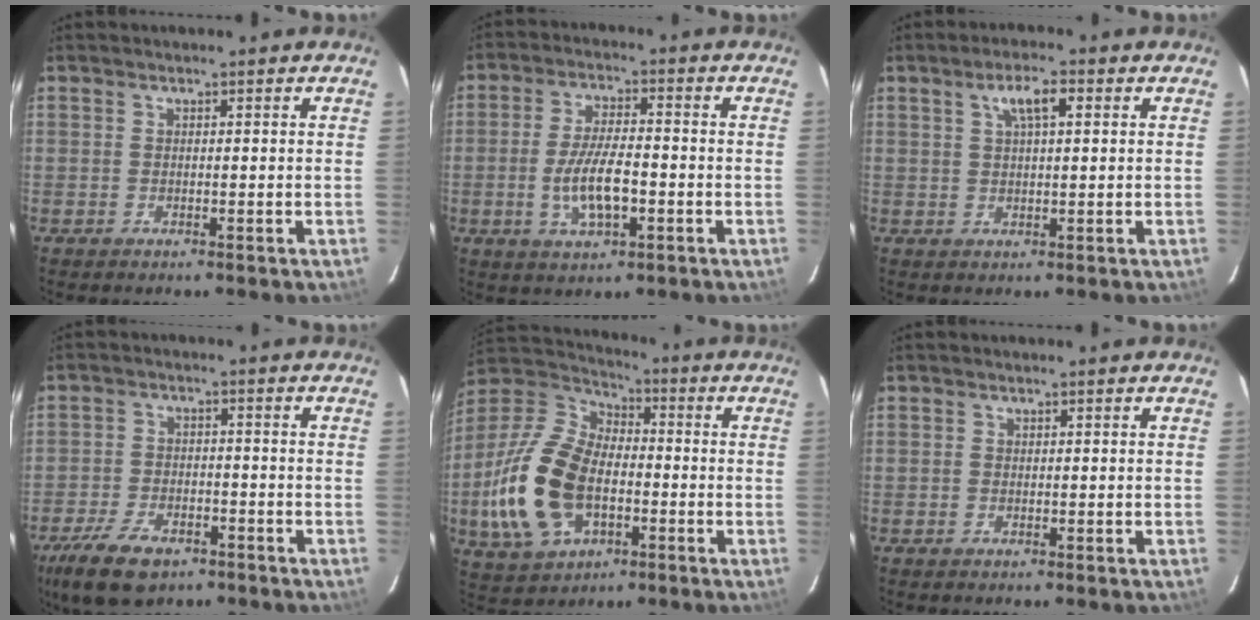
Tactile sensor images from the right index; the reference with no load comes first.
{"total": 8.9, "force": [-2.4, 3.1, 8.0], "torque": [-0.159, -0.004, -0.041]}
{"total": 4.6, "force": [1.9, 1.3, 4.0], "torque": [-0.073, 0.010, 0.034]}
{"total": 11.5, "force": [-7.5, 5.7, 6.5], "torque": [-0.161, -0.018, -0.133]}
{"total": 21.0, "force": [-5.2, 13.1, 15.6], "torque": [-0.366, 0.001, -0.088]}
{"total": 0.0}